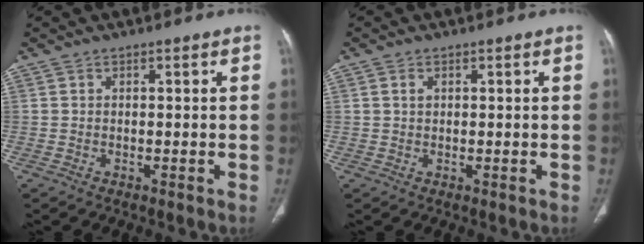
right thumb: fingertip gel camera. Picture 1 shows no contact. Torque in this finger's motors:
{"motor_torque": [-0.37, 0.38, 0.00, -0.02, 0.07]}